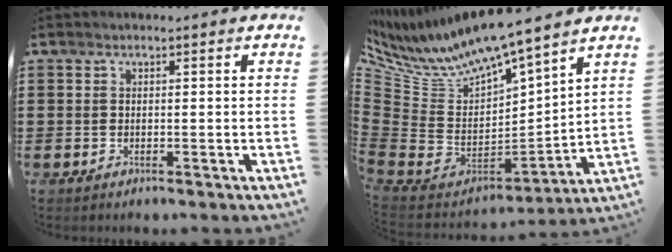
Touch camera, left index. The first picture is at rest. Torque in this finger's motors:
{"motor_torque": [1.54, -0.59, 0.35, 0.21]}